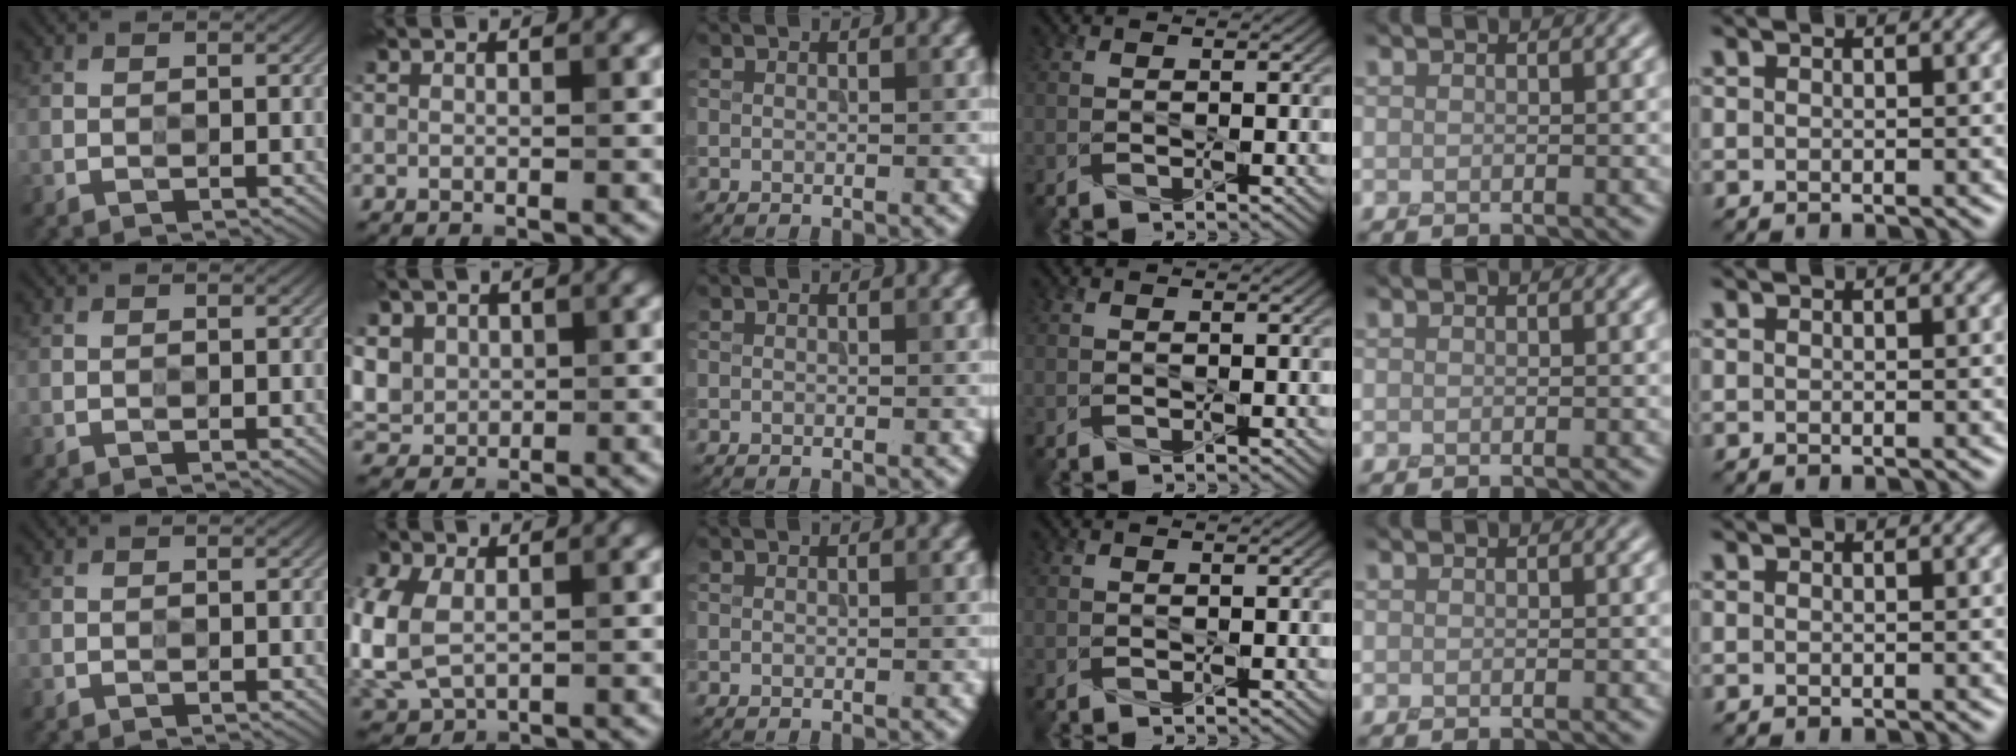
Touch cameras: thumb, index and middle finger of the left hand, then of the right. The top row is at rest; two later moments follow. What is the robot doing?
{"motion": "press", "object": "toy piano key"}